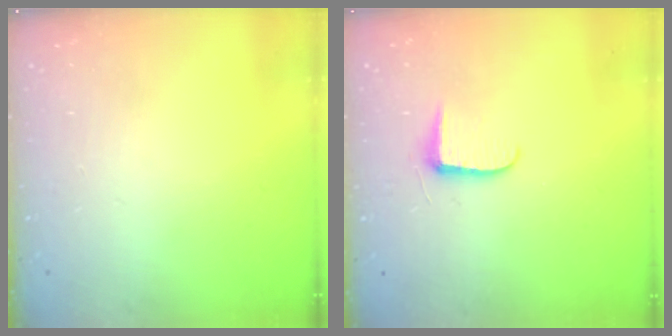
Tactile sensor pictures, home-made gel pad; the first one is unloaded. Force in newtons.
{"total": 5.6, "press": 5.6, "slide": 0.7}